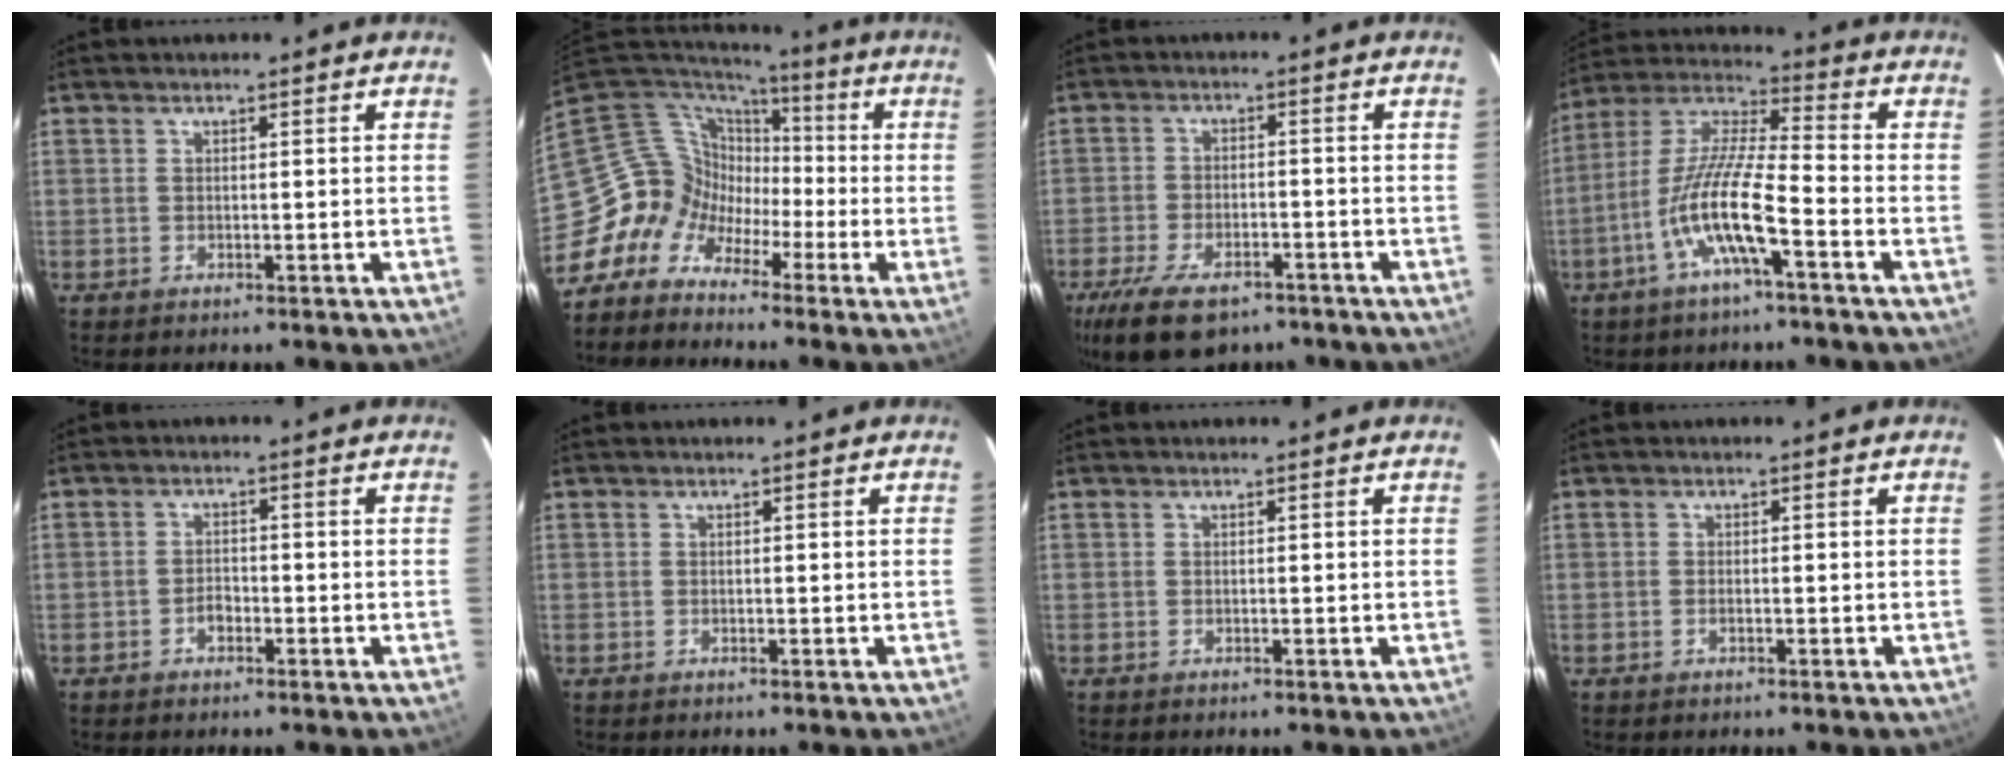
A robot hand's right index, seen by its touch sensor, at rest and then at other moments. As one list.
[{"total": 9.0, "force": [-4.7, 7.7, 0.9], "torque": [-0.024, 0.039, -0.116]}, {"total": 14.7, "force": [-9.9, 7.0, 8.3], "torque": [-0.193, -0.026, -0.162]}, {"total": 12.6, "force": [-5.5, 1.6, 11.2], "torque": [-0.227, -0.001, -0.109]}, {"total": 2.0, "force": [-1.2, 1.3, 0.9], "torque": [-0.016, 0.006, -0.020]}, {"total": 0.0}, {"total": 0.0}, {"total": 0.7, "force": [-0.3, 0.3, 0.5], "torque": [-0.011, 0.000, -0.006]}]